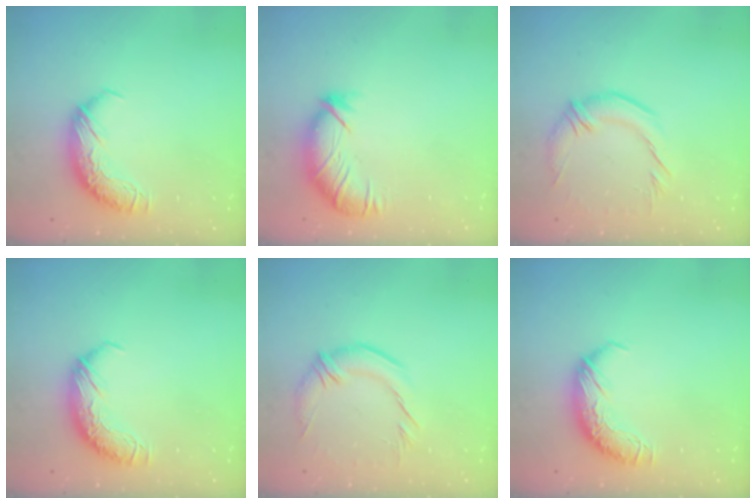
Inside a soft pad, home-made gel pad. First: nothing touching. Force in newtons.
{"total": 2.9, "press": 2.5, "slide": 1.5}
{"total": 2.7, "press": 1.0, "slide": 2.5}
{"total": 0.0}
{"total": 2.7, "press": 1.0, "slide": 2.5}
{"total": 0.0}